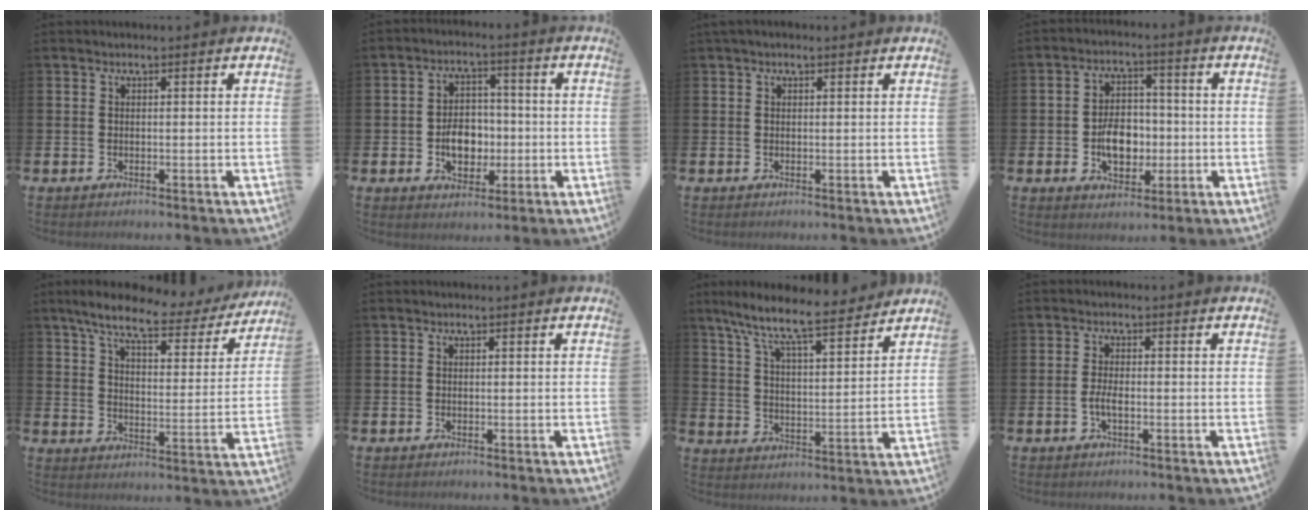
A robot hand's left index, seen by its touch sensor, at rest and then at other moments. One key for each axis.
{"total": 5.6, "fx": -1.0, "fy": 4.2, "fz": 3.5, "tx": -0.046, "ty": 0.002, "tz": -0.025}
{"total": 0.7, "fx": 0.5, "fy": 0.3, "fz": 0.4, "tx": 0.001, "ty": 0.001, "tz": 0.005}
{"total": 6.0, "fx": -1.1, "fy": 4.3, "fz": 4.1, "tx": -0.062, "ty": 0.006, "tz": -0.025}
{"total": 8.1, "fx": 6.8, "fy": 1.8, "fz": 4.0, "tx": -0.095, "ty": -0.039, "tz": 0.111}
{"total": 0.0}
{"total": 9.3, "fx": 8.3, "fy": 1.1, "fz": 4.0, "tx": -0.109, "ty": -0.056, "tz": 0.142}
{"total": 2.1, "fx": -0.7, "fy": 0.8, "fz": 1.9, "tx": -0.033, "ty": 0.002, "tz": -0.015}